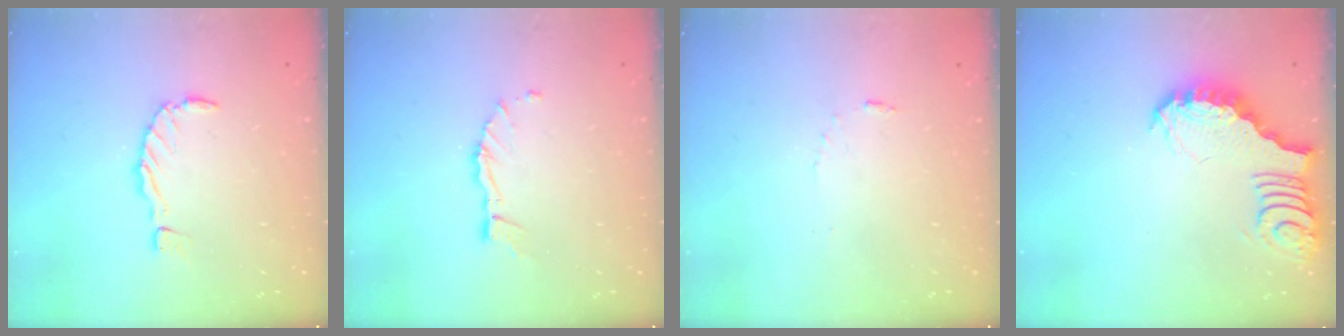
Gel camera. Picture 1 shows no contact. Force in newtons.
{"total": 5.1, "press": 5.1, "slide": 0.4}
{"total": 3.6, "press": 3.6, "slide": 0.4}
{"total": 3.9, "press": 3.9, "slide": 0.6}